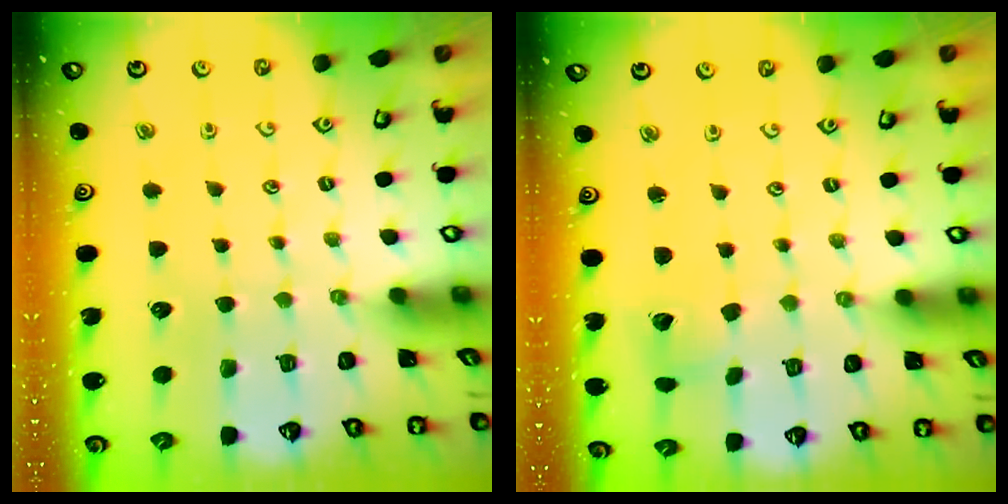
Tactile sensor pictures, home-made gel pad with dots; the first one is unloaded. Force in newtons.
{"total": 3.1, "press": 3.1, "slide": 0.4}